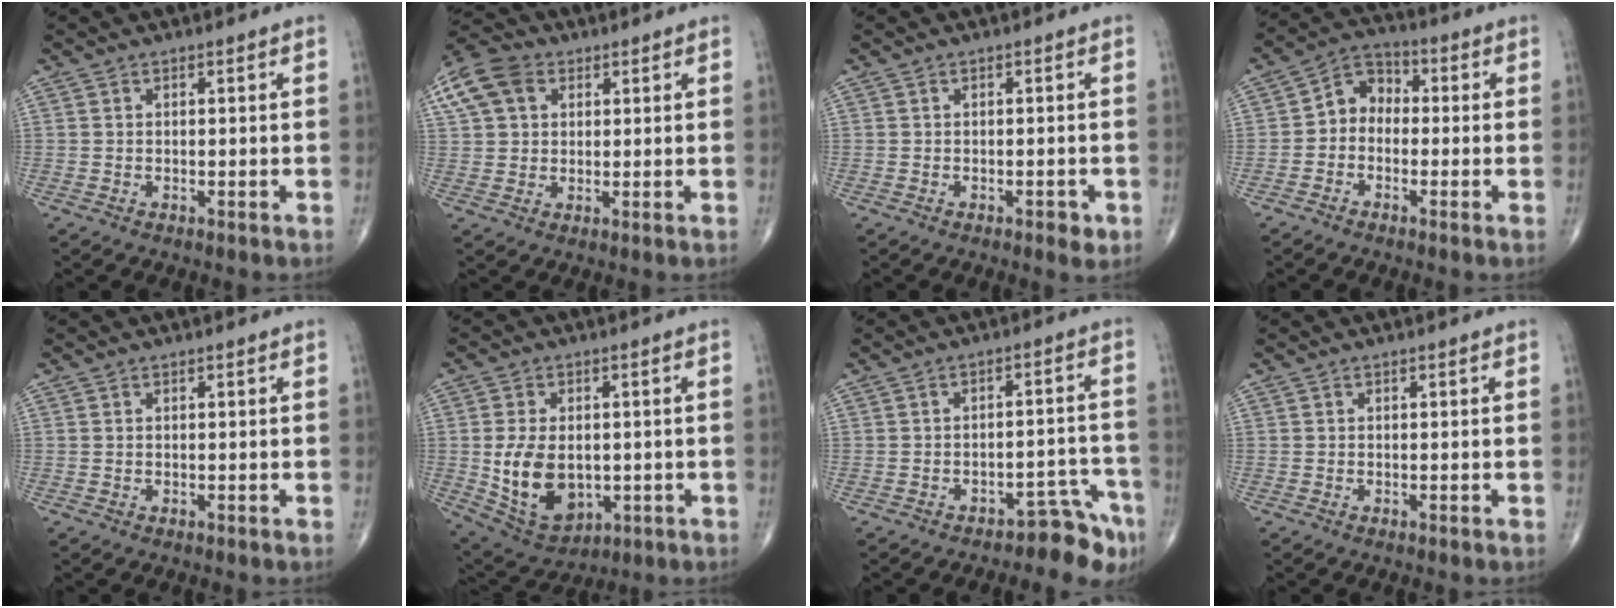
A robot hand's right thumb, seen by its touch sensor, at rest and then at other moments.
{"total": 10.3, "force": [4.0, 7.5, 5.8], "torque": [-0.114, 0.015, 0.070]}
{"total": 2.0, "force": [-0.8, 1.0, 1.5], "torque": [-0.017, 0.000, -0.009]}
{"total": 6.2, "force": [-0.9, 5.0, 3.5], "torque": [-0.032, 0.028, -0.039]}
{"total": 0.0}
{"total": 12.7, "force": [-0.9, 8.5, 9.4], "torque": [-0.146, -0.005, 0.007]}
{"total": 6.5, "force": [-5.0, 2.5, 3.3], "torque": [-0.021, 0.062, -0.066]}
{"total": 0.0}